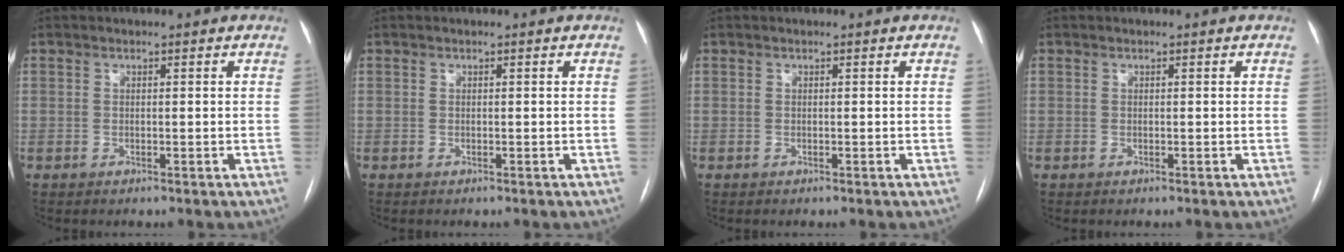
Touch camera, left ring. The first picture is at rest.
{"total": 0.0}
{"total": 0.0}
{"total": 0.0}